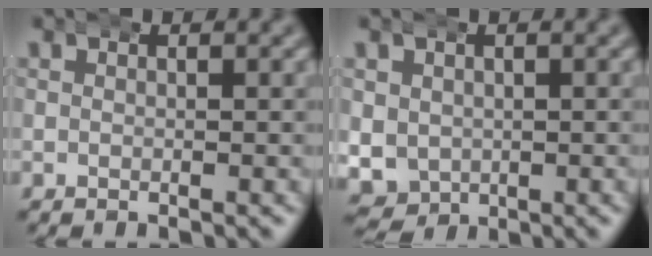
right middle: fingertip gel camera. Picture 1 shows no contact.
{"total": 7.9, "force": [-1.7, 7.2, 2.8], "torque": [-0.096, -0.042, -0.020]}